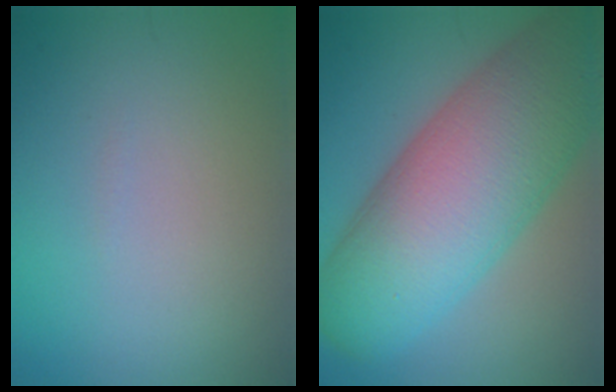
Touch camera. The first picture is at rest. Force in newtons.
{"total": 14.3, "press": 14.2, "slide": 0.5}